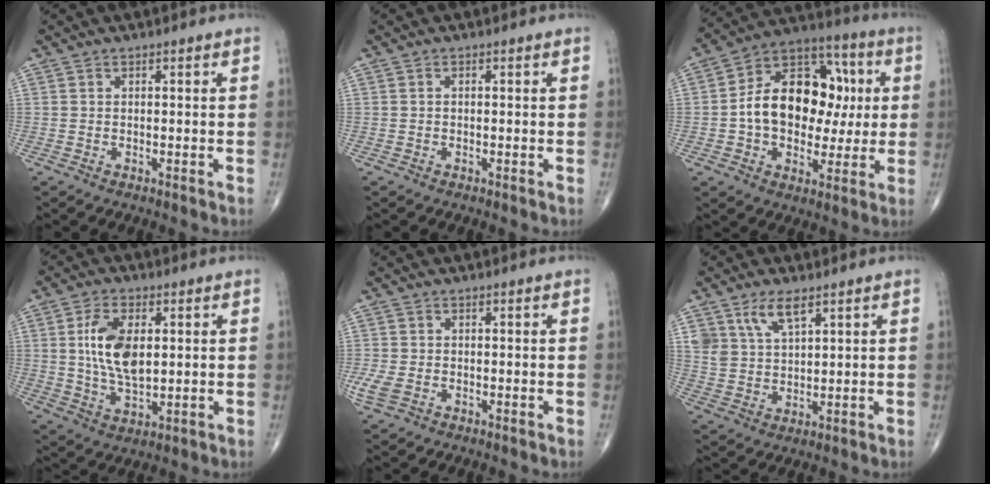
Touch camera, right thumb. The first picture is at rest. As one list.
[{"total": 0.0}, {"total": 19.9, "force": [1.1, 13.6, 14.4], "torque": [-0.186, 0.033, 0.015]}, {"total": 10.6, "force": [1.7, 5.6, 8.8], "torque": [-0.166, -0.008, 0.036]}, {"total": 3.3, "force": [-1.0, 2.2, 2.2], "torque": [-0.060, 0.001, -0.016]}, {"total": 6.6, "force": [4.0, 2.9, 4.3], "torque": [-0.076, -0.020, 0.083]}]